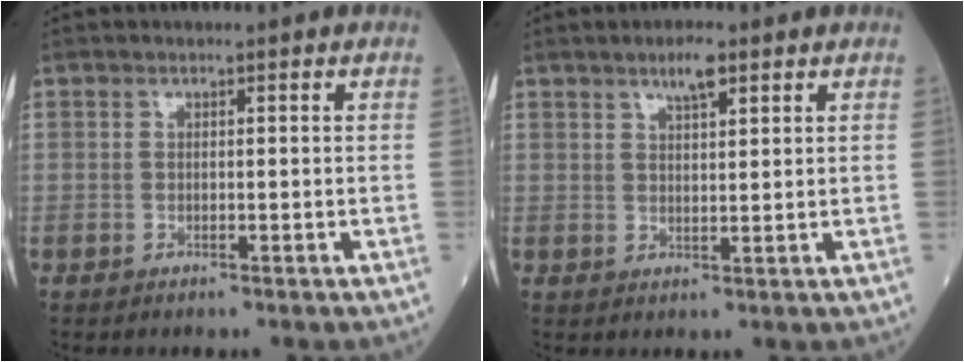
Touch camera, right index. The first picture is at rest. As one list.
[{"total": 3.5, "force": [2.2, 0.7, 2.6], "torque": [-0.046, 0.003, 0.037]}]